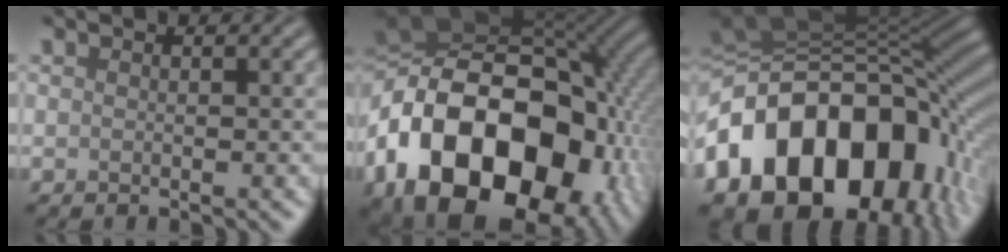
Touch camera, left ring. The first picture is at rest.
{"total": 20.8, "force": [-6.3, 14.3, 13.7], "torque": [-0.270, -0.013, -0.106]}
{"total": 18.3, "force": [-4.4, 13.4, 11.7], "torque": [-0.202, -0.006, -0.070]}